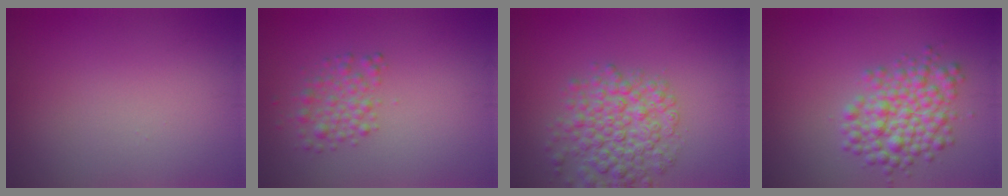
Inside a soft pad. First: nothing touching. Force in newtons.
{"total": 2.3, "press": 2.3, "slide": 0.0}
{"total": 5.7, "press": 5.7, "slide": 0.2}
{"total": 5.0, "press": 5.0, "slide": 0.1}